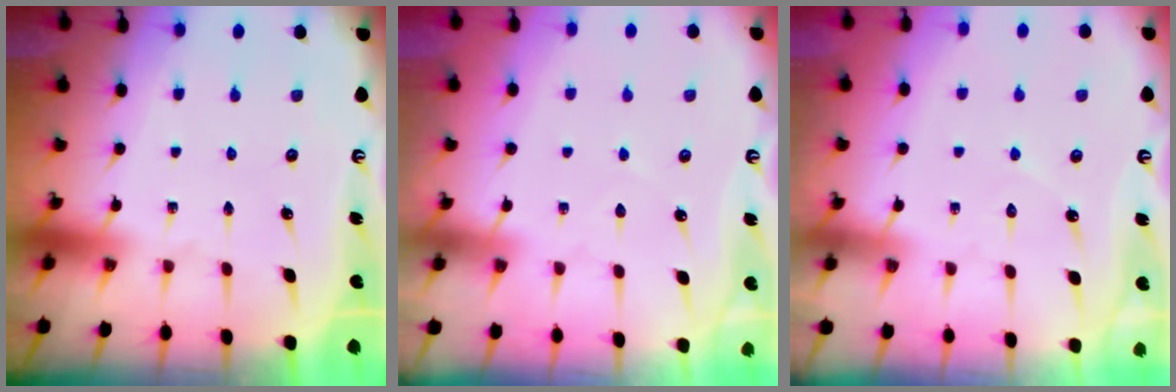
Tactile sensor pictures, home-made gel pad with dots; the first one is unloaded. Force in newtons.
{"total": 3.5, "press": 3.4, "slide": 0.5}
{"total": 4.8, "press": 4.7, "slide": 0.4}